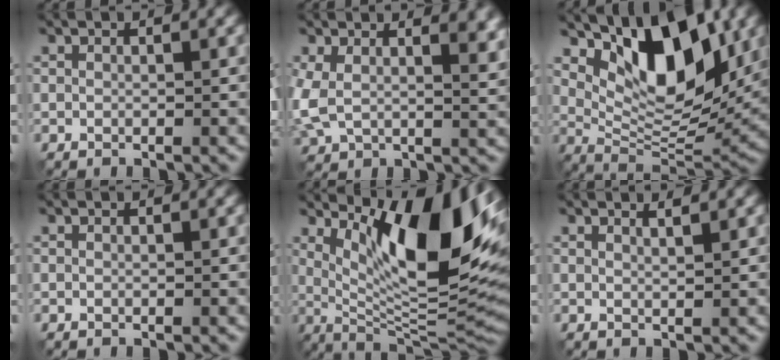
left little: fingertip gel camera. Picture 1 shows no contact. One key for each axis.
{"total": 9.2, "fx": 2.6, "fy": 5.3, "fz": 7.0, "tx": -0.153, "ty": -0.013, "tz": 0.055}
{"total": 9.9, "fx": 4.2, "fy": 4.5, "fz": 7.8, "tx": -0.122, "ty": -0.011, "tz": 0.076}
{"total": 0.0}
{"total": 13.5, "fx": 4.7, "fy": 3.7, "fz": 12.1, "tx": -0.180, "ty": -0.004, "tz": 0.083}
{"total": 1.3, "fx": 1.1, "fy": 0.3, "fz": 0.7, "tx": -0.004, "ty": 0.002, "tz": 0.010}